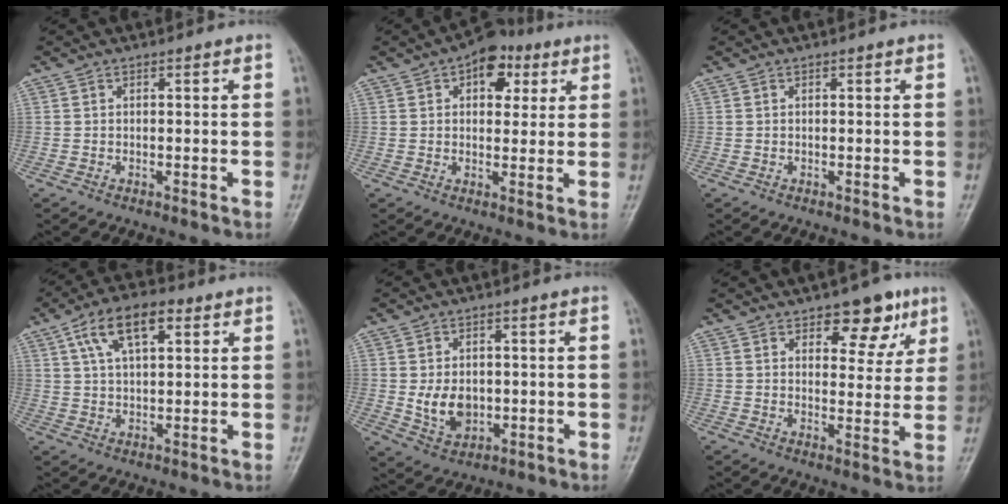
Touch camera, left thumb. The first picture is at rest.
{"total": 9.6, "force": [4.1, 5.9, 6.3], "torque": [-0.049, 0.001, 0.051]}
{"total": 0.0}
{"total": 10.2, "force": [4.4, 4.9, 7.8], "torque": [-0.133, 0.004, 0.076]}
{"total": 6.6, "force": [-0.3, 4.9, 4.4], "torque": [-0.053, -0.007, 0.008]}
{"total": 9.9, "force": [5.7, 5.2, 6.2], "torque": [-0.040, -0.026, 0.076]}